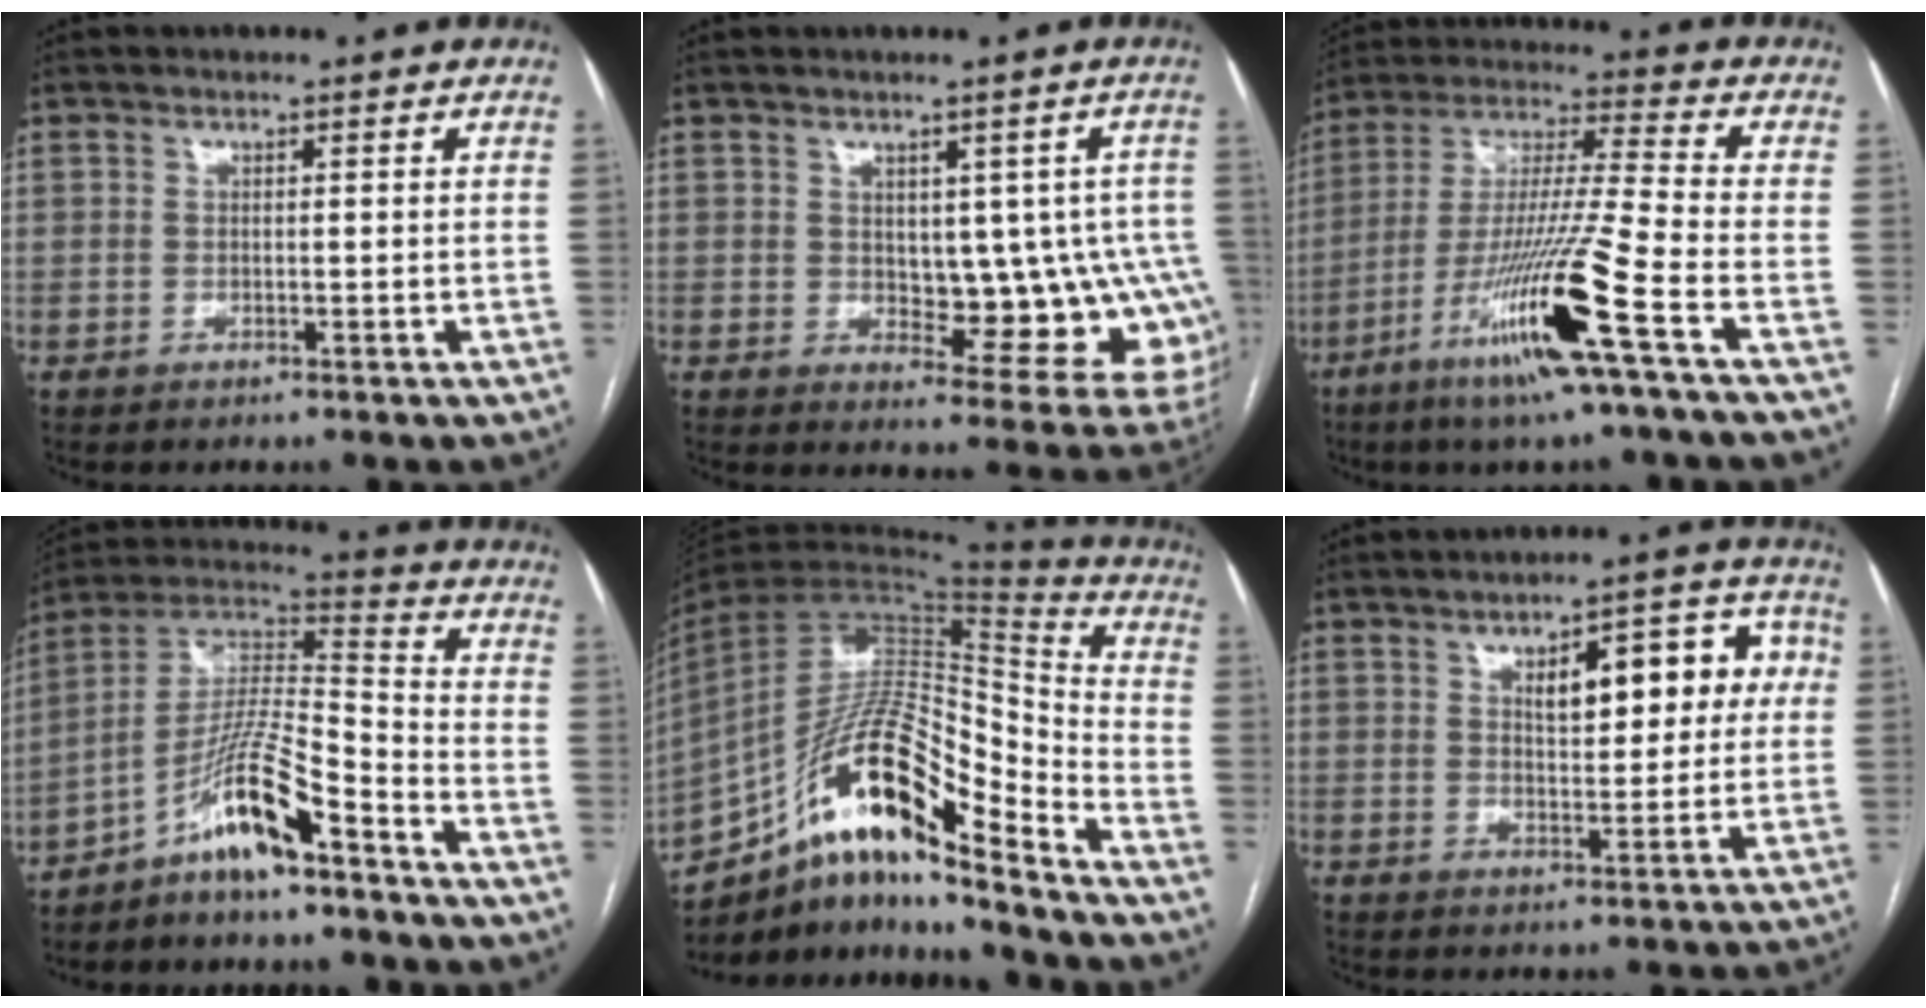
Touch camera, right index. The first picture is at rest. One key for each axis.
{"total": 12.1, "fx": 0.4, "fy": 5.8, "fz": 10.6, "tx": -0.106, "ty": 0.007, "tz": 0.019}
{"total": 16.9, "fx": -8.0, "fy": -1.5, "fz": 14.9, "tx": -0.303, "ty": -0.030, "tz": -0.152}
{"total": 11.8, "fx": -7.7, "fy": 1.3, "fz": 8.8, "tx": -0.177, "ty": 0.014, "tz": -0.146}
{"total": 20.1, "fx": -12.5, "fy": 4.1, "fz": 15.1, "tx": -0.277, "ty": 0.021, "tz": -0.215}
{"total": 10.6, "fx": 2.8, "fy": 4.3, "fz": 9.3, "tx": -0.114, "ty": 0.032, "tz": 0.039}